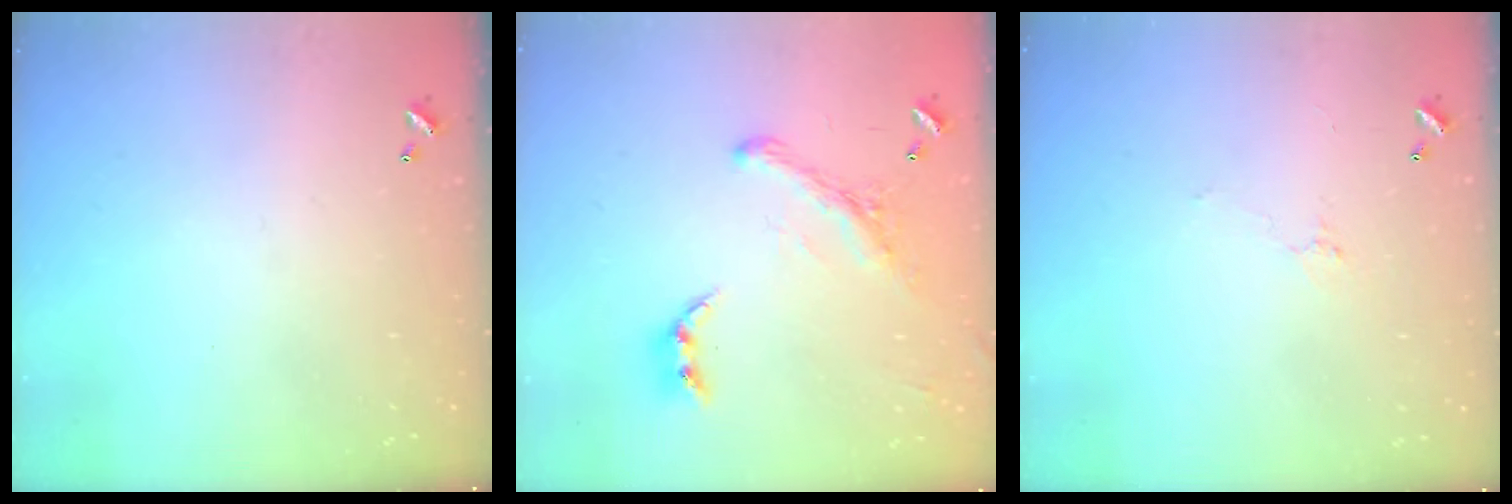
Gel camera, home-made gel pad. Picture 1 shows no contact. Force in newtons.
{"total": 2.9, "press": 2.5, "slide": 1.4}
{"total": 0.6, "press": 0.1, "slide": 0.6}